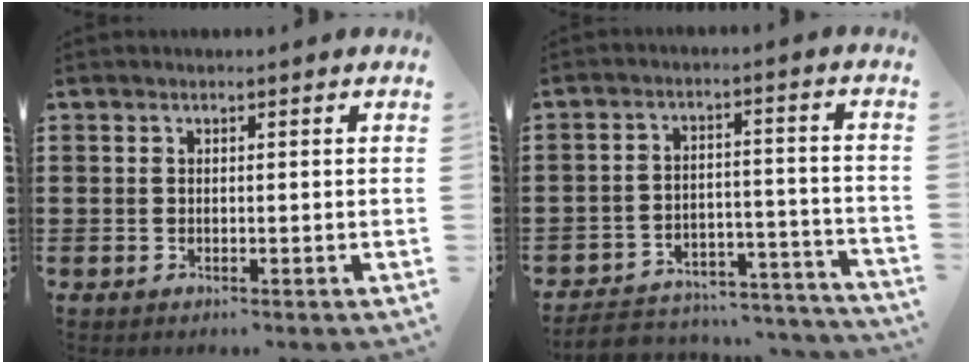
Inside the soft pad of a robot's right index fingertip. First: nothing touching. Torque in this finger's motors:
{"motor_torque": [-2.04, 0.10, -1.05, -0.21]}